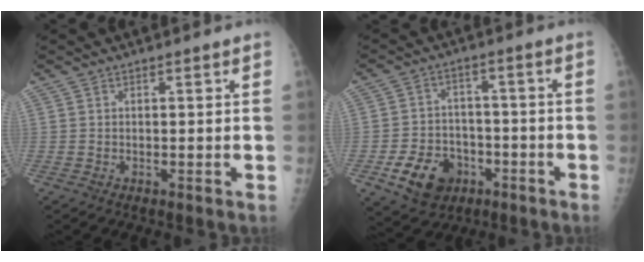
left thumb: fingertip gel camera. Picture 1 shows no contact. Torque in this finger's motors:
{"motor_torque": [-0.34, 1.15, 0.05, 0.03, 0.00]}